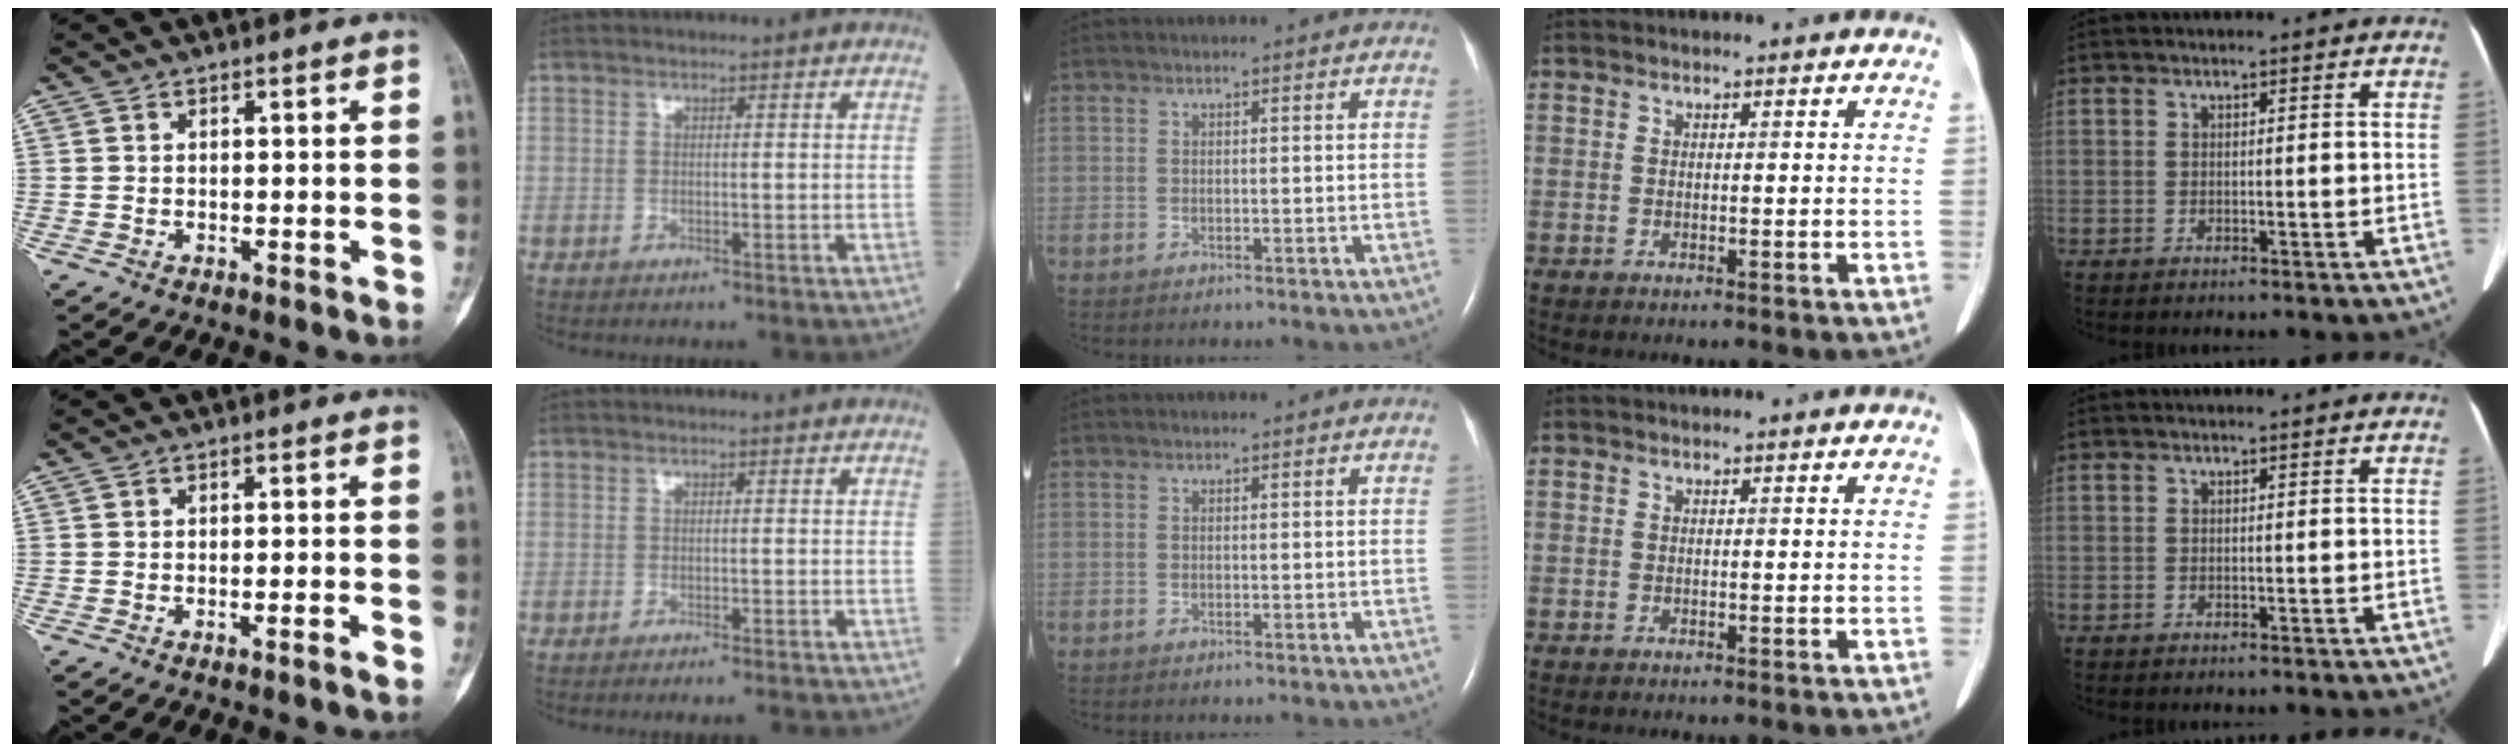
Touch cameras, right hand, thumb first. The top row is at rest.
{"thumb": {"total": 1.4, "force": [-0.9, -0.2, 1.1], "torque": [-0.024, 0.004, -0.015]}, "index": {"total": 4.2, "force": [-3.9, -0.1, 1.6], "torque": [-0.014, -0.008, -0.053]}}